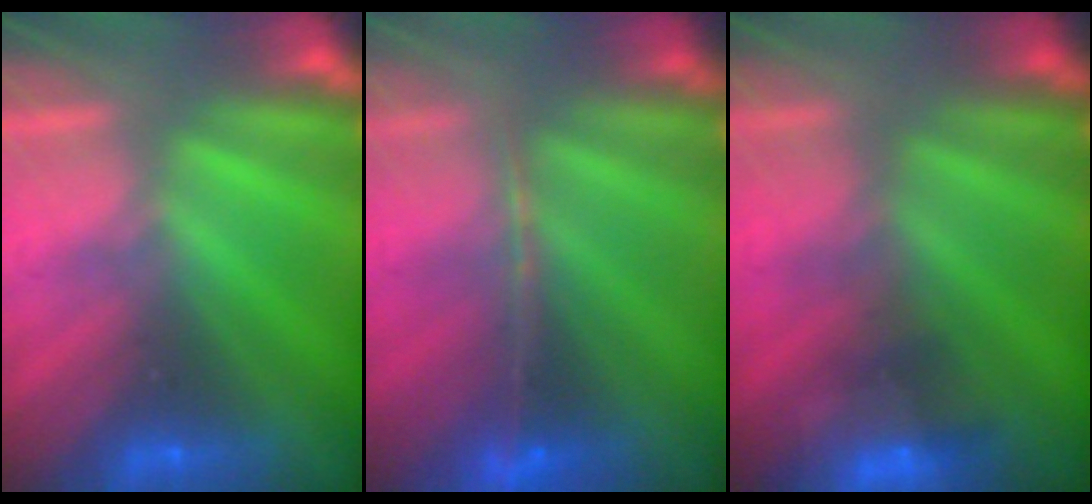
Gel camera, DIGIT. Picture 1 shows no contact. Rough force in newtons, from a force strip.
{"total": 1.2}
{"total": 3.8}